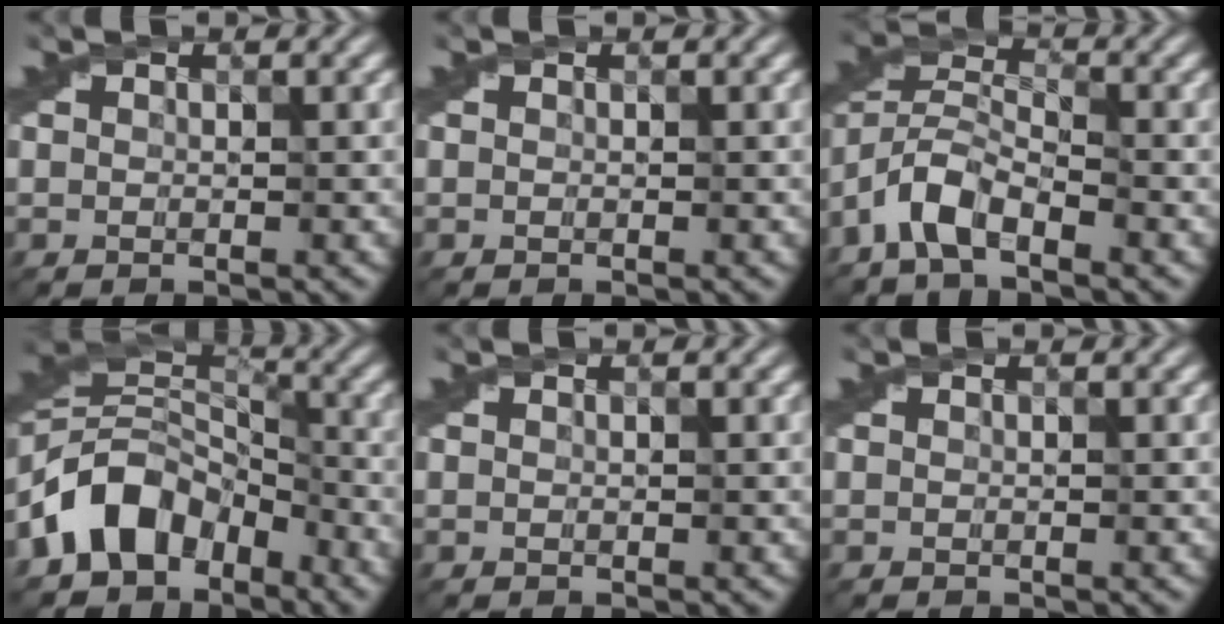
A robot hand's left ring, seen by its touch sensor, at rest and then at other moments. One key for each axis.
{"total": 0.0}
{"total": 4.5, "fx": -3.7, "fy": 1.1, "fz": 2.4, "tx": -0.043, "ty": 0.006, "tz": -0.087}
{"total": 8.2, "fx": -5.4, "fy": 5.3, "fz": 3.4, "tx": -0.039, "ty": 0.005, "tz": -0.120}
{"total": 0.0}
{"total": 0.0}